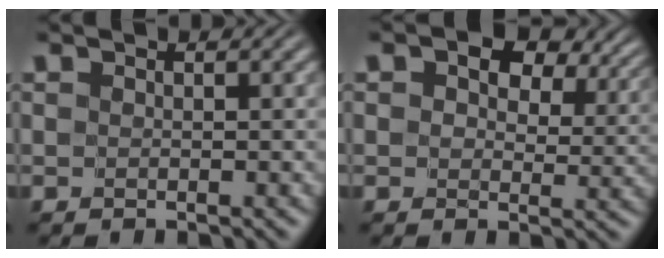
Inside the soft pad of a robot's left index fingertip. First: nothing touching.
{"total": 9.1, "force": [5.0, 5.1, 5.6], "torque": [-0.075, 0.008, 0.061]}